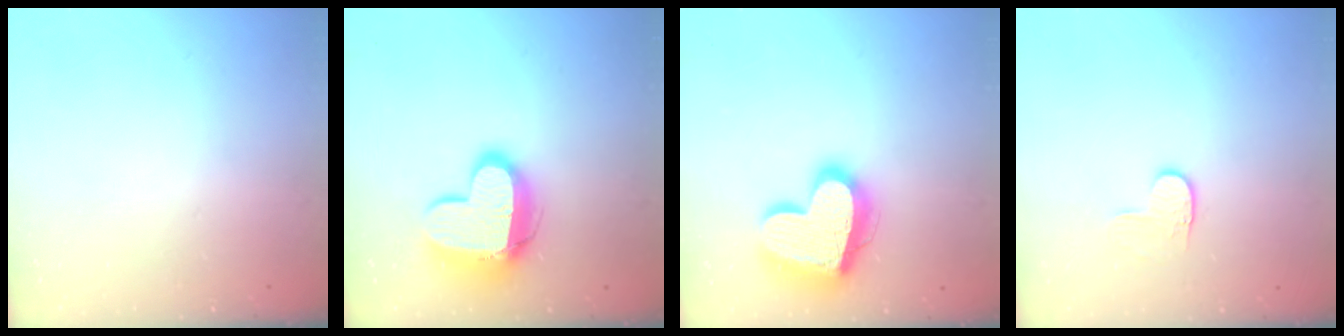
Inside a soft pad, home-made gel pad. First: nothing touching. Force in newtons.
{"total": 14.4, "press": 14.3, "slide": 1.4}
{"total": 19.6, "press": 19.6, "slide": 1.5}
{"total": 3.4, "press": 3.4, "slide": 0.3}